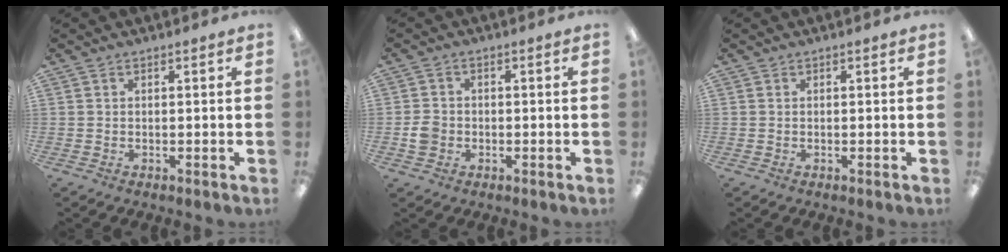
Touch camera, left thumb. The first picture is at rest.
{"total": 3.4, "force": [-0.8, 2.9, 1.6], "torque": [-0.026, 0.007, -0.014]}
{"total": 0.0}